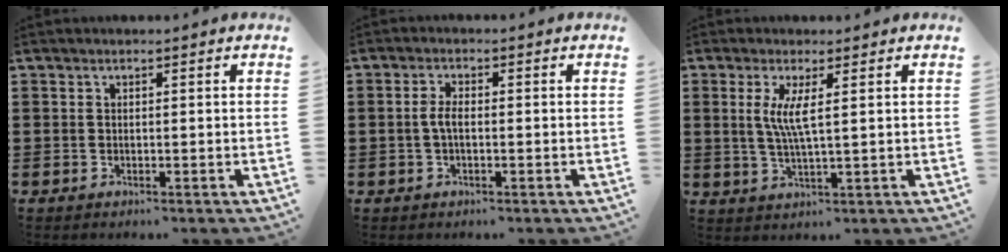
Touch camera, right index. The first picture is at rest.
{"total": 2.4, "force": [-0.4, 0.8, 2.2], "torque": [-0.056, -0.004, -0.013]}
{"total": 4.7, "force": [1.1, 0.2, 4.6], "torque": [-0.091, -0.005, 0.016]}